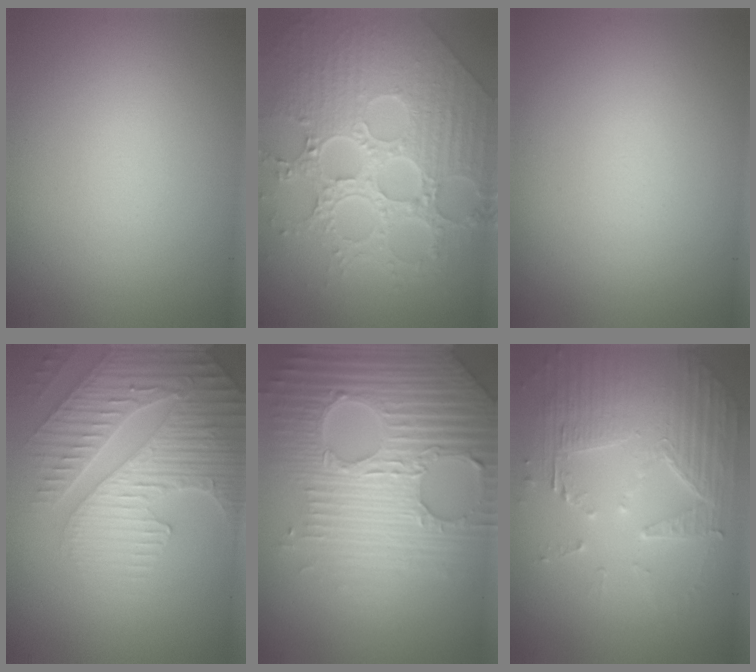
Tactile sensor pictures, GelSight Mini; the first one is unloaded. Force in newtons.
{"total": 8.7, "press": 6.4, "slide": 5.8}
{"total": 0.0}
{"total": 5.0, "press": 4.8, "slide": 1.2}
{"total": 7.3, "press": 7.1, "slide": 1.8}
{"total": 5.0, "press": 4.4, "slide": 2.4}